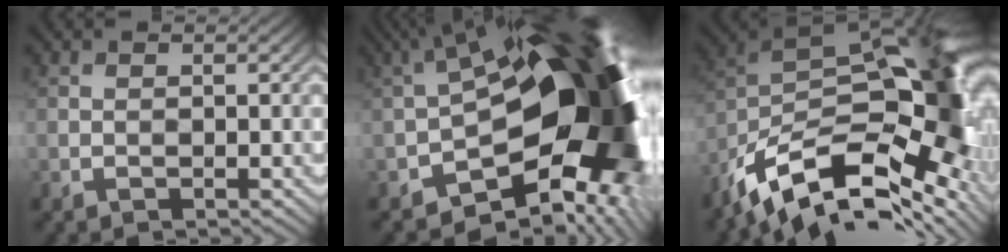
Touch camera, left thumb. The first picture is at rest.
{"total": 20.3, "force": [-2.0, 10.0, 17.5], "torque": [-0.226, -0.024, -0.030]}
{"total": 16.7, "force": [-8.5, 7.6, 12.1], "torque": [-0.232, -0.020, -0.146]}